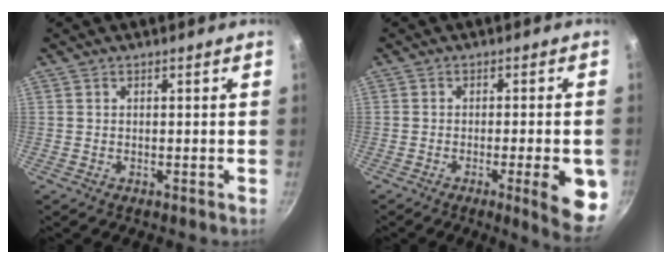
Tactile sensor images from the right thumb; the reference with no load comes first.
{"total": 9.7, "force": [-3.1, 1.9, 9.0], "torque": [-0.096, 0.007, -0.037]}